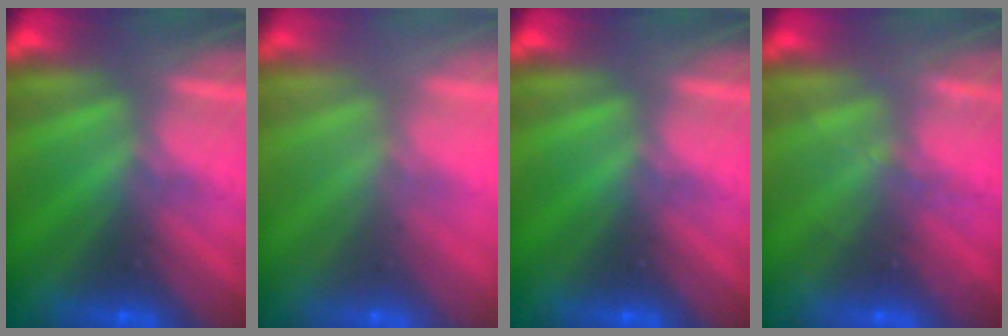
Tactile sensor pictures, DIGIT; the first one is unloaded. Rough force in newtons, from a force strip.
{"total": 2.4}
{"total": 0.0}
{"total": 2.0}